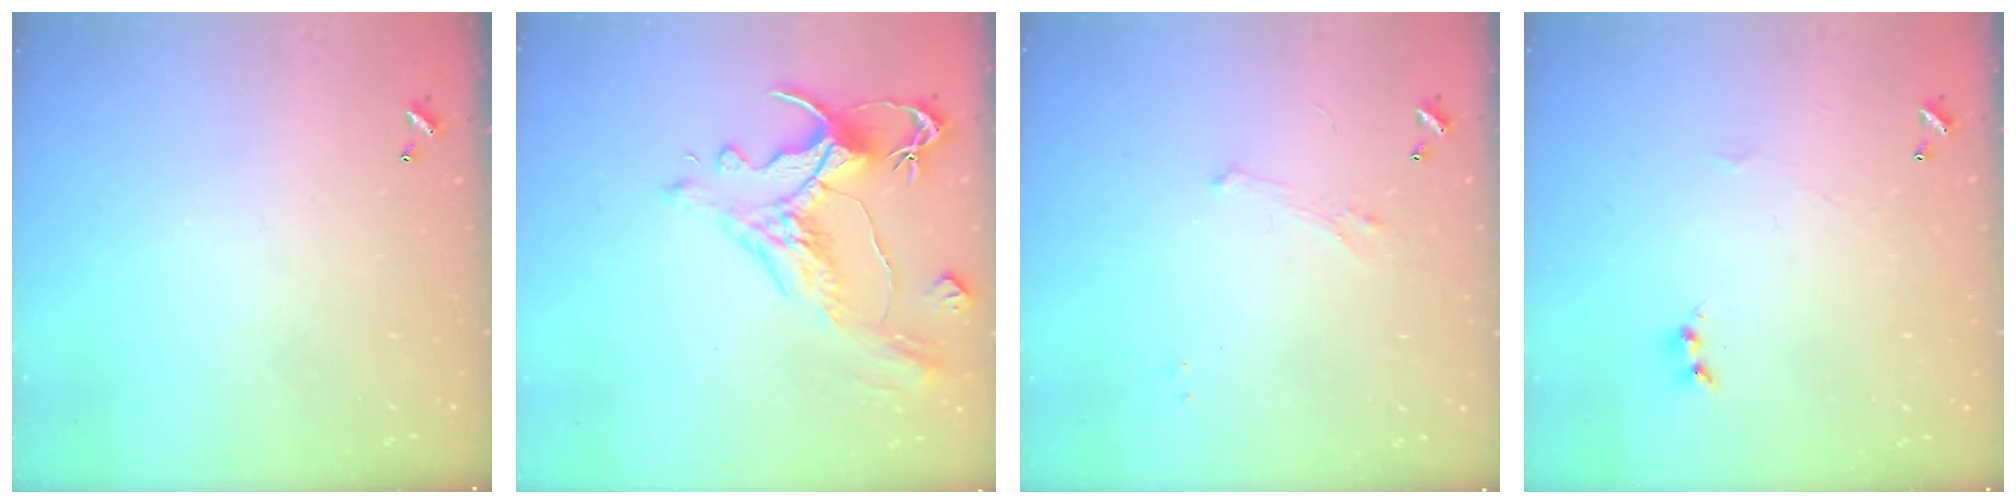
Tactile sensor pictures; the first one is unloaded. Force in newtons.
{"total": 1.7, "press": 0.9, "slide": 1.5}
{"total": 1.4, "press": 1.3, "slide": 0.6}
{"total": 1.7, "press": 1.6, "slide": 0.6}